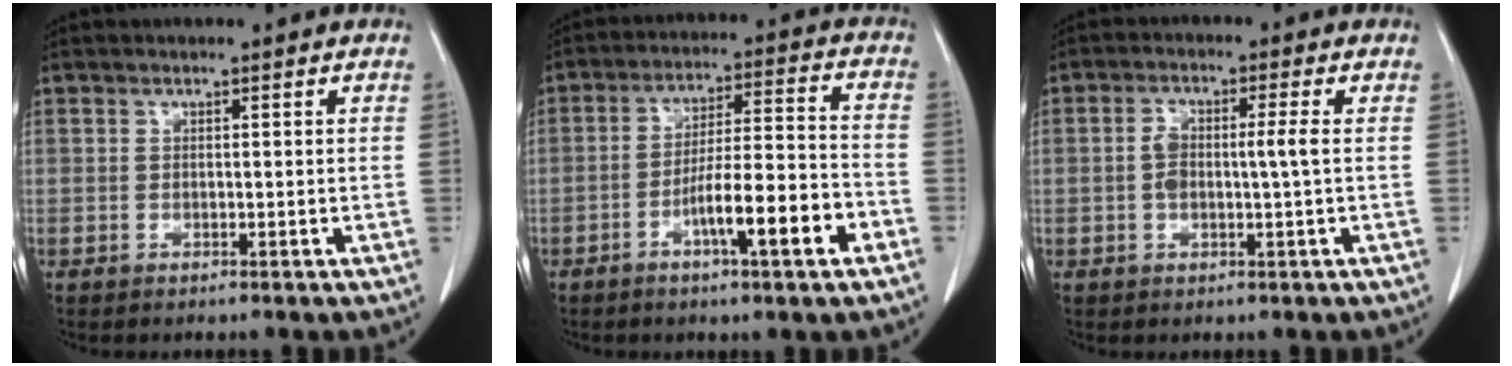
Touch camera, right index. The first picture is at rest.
{"total": 11.5, "force": [-5.1, 0.8, 10.2], "torque": [-0.164, 0.008, -0.082]}
{"total": 4.7, "force": [0.0, 0.9, 4.6], "torque": [-0.095, 0.011, 0.001]}